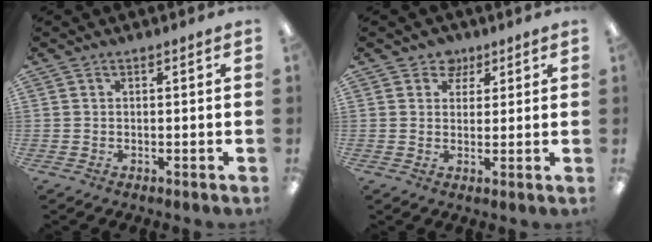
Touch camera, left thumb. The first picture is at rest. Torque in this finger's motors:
{"motor_torque": [-0.23, 0.13, -0.60, 0.11, -0.03]}